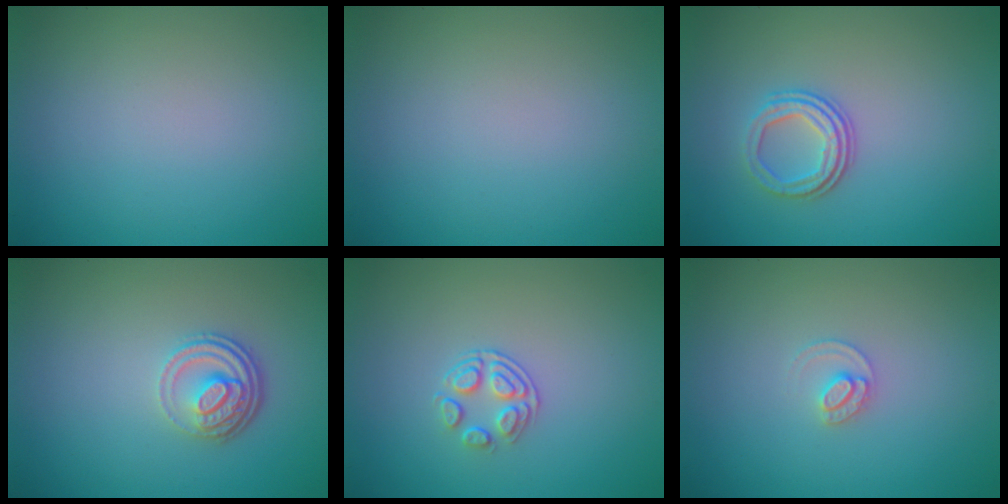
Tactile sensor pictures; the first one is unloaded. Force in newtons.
{"total": 0.0}
{"total": 2.9, "press": 2.3, "slide": 1.7}
{"total": 3.7, "press": 2.6, "slide": 2.6}
{"total": 2.1, "press": 1.4, "slide": 1.5}
{"total": 1.5, "press": 1.5, "slide": 0.2}